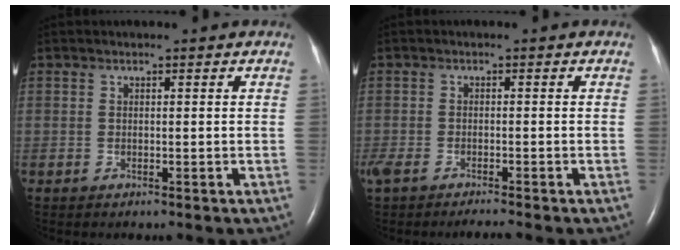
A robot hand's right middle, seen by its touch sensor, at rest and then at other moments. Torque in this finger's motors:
{"motor_torque": [-0.10, -0.14, 0.06, 0.06]}